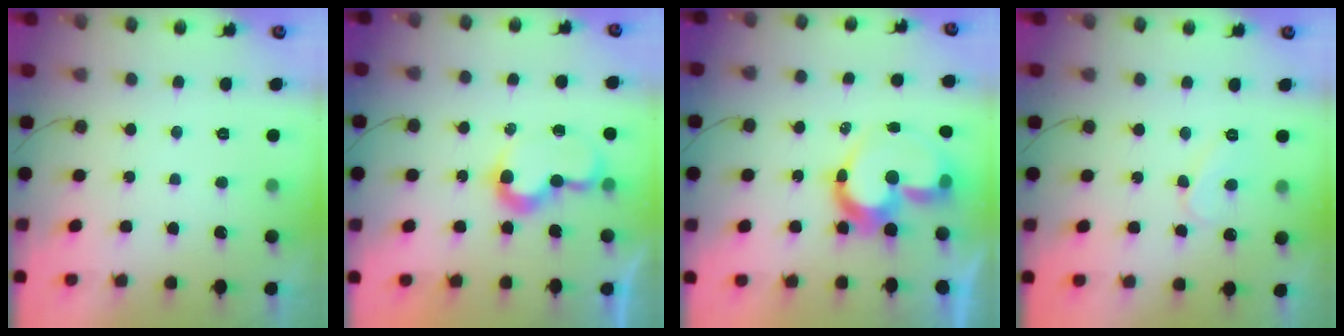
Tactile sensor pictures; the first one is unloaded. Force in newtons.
{"total": 7.5, "press": 7.5, "slide": 0.2}
{"total": 12.6, "press": 12.3, "slide": 2.5}
{"total": 5.9, "press": 5.9, "slide": 0.7}